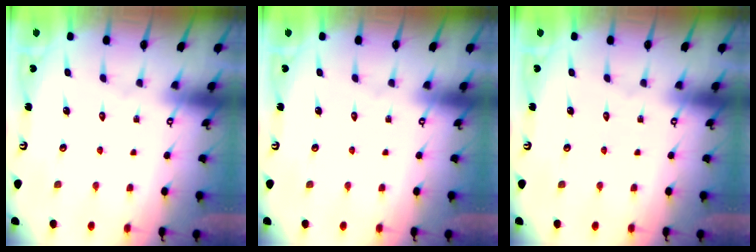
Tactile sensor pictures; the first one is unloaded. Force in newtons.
{"total": 0.0}
{"total": 0.0}